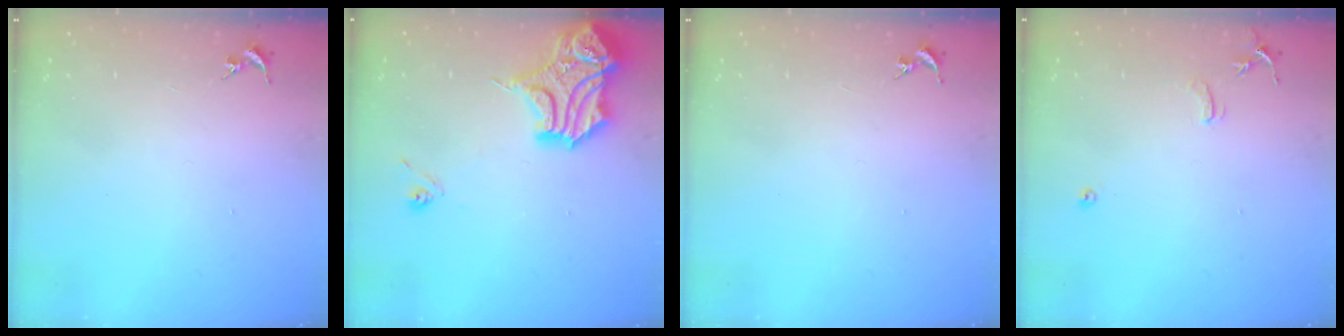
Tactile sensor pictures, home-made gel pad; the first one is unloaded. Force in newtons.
{"total": 17.7, "press": 17.5, "slide": 2.7}
{"total": 0.0}
{"total": 7.6, "press": 7.6, "slide": 0.6}